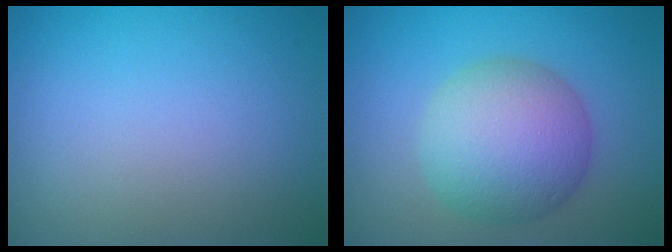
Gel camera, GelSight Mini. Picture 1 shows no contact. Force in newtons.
{"total": 7.3, "press": 7.3, "slide": 0.2}